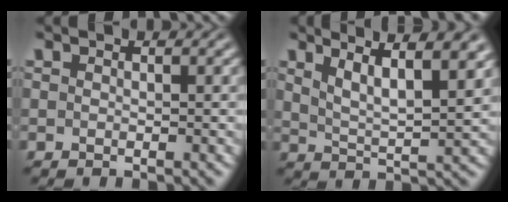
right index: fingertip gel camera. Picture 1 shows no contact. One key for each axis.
{"total": 5.7, "fx": 3.1, "fy": 2.0, "fz": 4.3, "tx": -0.058, "ty": -0.002, "tz": 0.050}